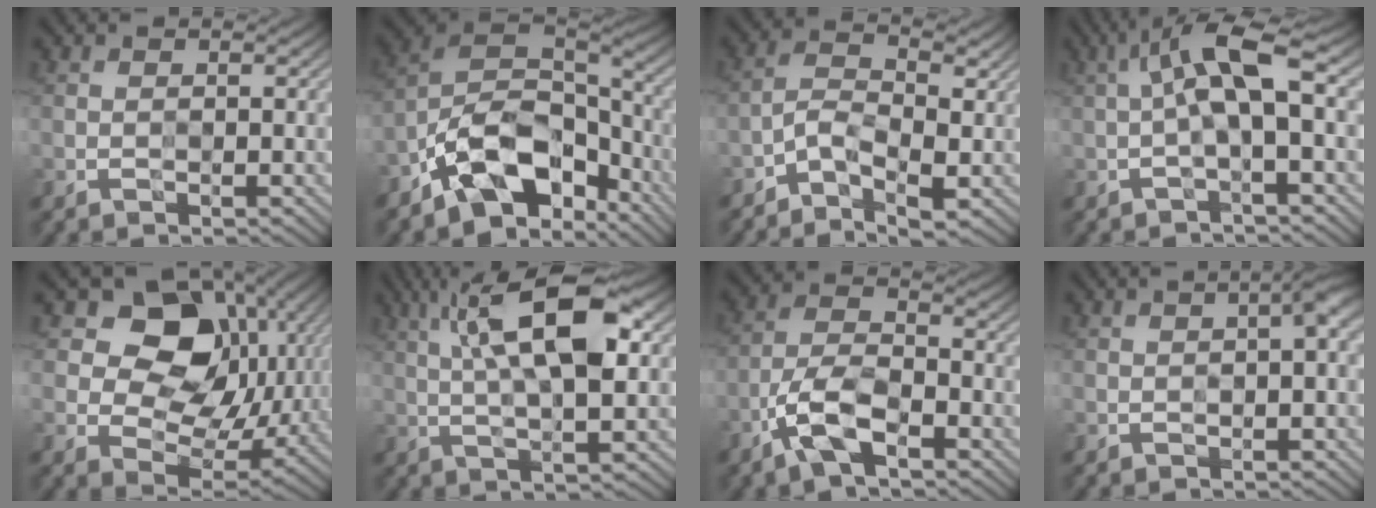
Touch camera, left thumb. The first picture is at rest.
{"total": 13.3, "force": [-7.5, 7.0, 8.4], "torque": [-0.169, -0.004, -0.152]}
{"total": 4.3, "force": [-2.1, 1.7, 3.3], "torque": [-0.071, 0.001, -0.053]}
{"total": 7.7, "force": [0.9, 1.9, 7.5], "torque": [-0.141, 0.029, 0.003]}
{"total": 14.4, "force": [4.8, 10.4, 8.8], "torque": [-0.143, 0.000, 0.081]}
{"total": 12.3, "force": [4.0, 3.9, 11.0], "torque": [-0.198, 0.010, 0.065]}
{"total": 7.3, "force": [-3.9, 2.9, 5.4], "torque": [-0.113, 0.007, -0.093]}
{"total": 2.6, "force": [0.4, 0.3, 2.5], "torque": [-0.039, 0.009, 0.005]}